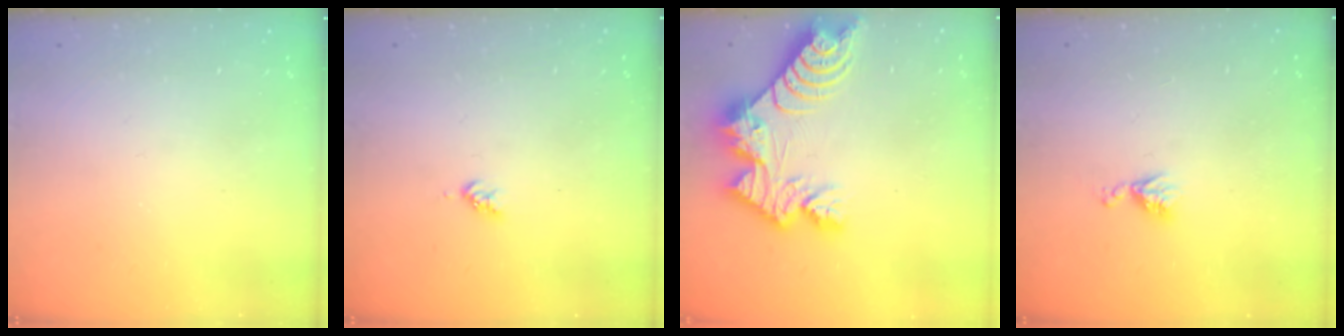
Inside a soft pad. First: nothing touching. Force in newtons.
{"total": 3.0, "press": 3.0, "slide": 0.4}
{"total": 14.5, "press": 14.4, "slide": 1.2}
{"total": 5.8, "press": 5.7, "slide": 0.7}